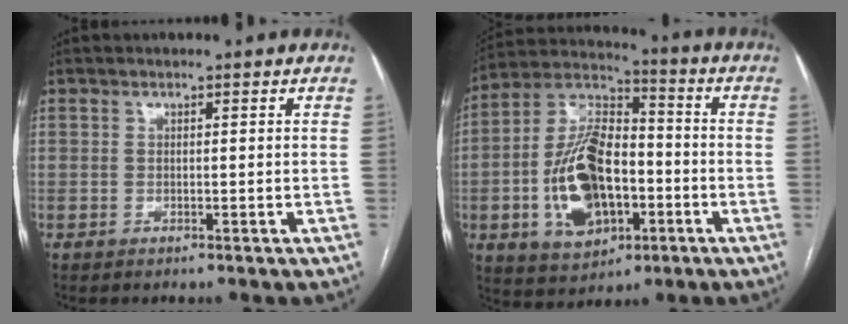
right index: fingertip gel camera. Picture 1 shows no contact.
{"total": 16.4, "force": [-3.9, 8.6, 13.4], "torque": [-0.274, 0.015, -0.062]}